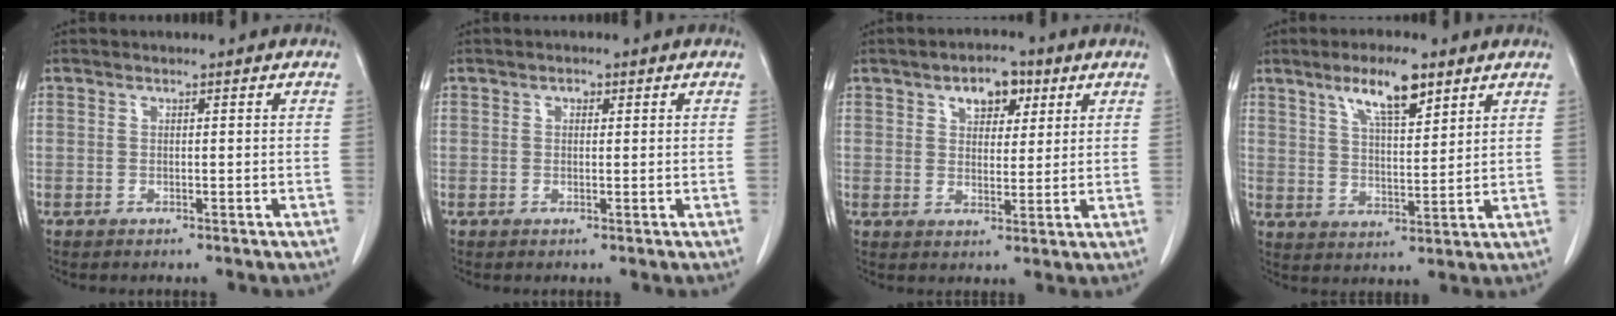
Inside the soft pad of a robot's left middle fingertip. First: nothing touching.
{"total": 1.0, "force": [0.5, 0.6, 0.6], "torque": [-0.009, 0.000, 0.007]}
{"total": 5.8, "force": [3.0, 3.2, 3.7], "torque": [-0.051, 0.011, 0.047]}
{"total": 8.6, "force": [5.5, 2.0, 6.3], "torque": [-0.117, 0.005, 0.099]}